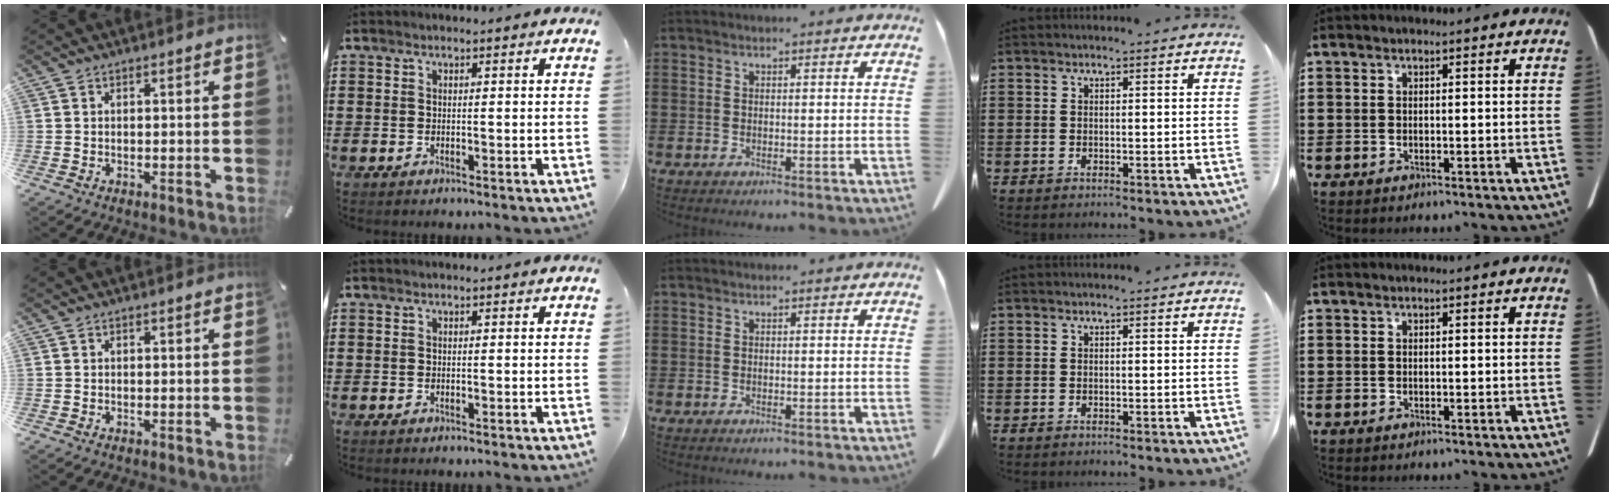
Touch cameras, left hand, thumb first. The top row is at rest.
{}